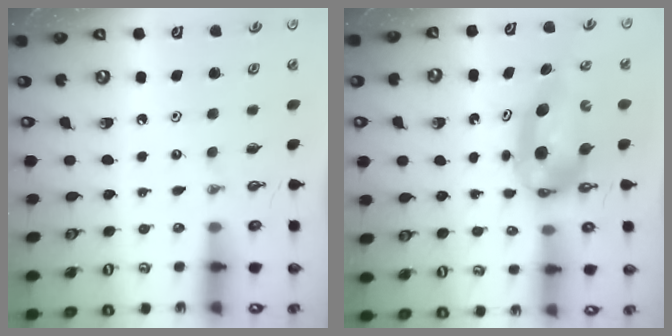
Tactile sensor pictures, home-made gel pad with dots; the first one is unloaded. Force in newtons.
{"total": 6.5, "press": 6.1, "slide": 2.3}